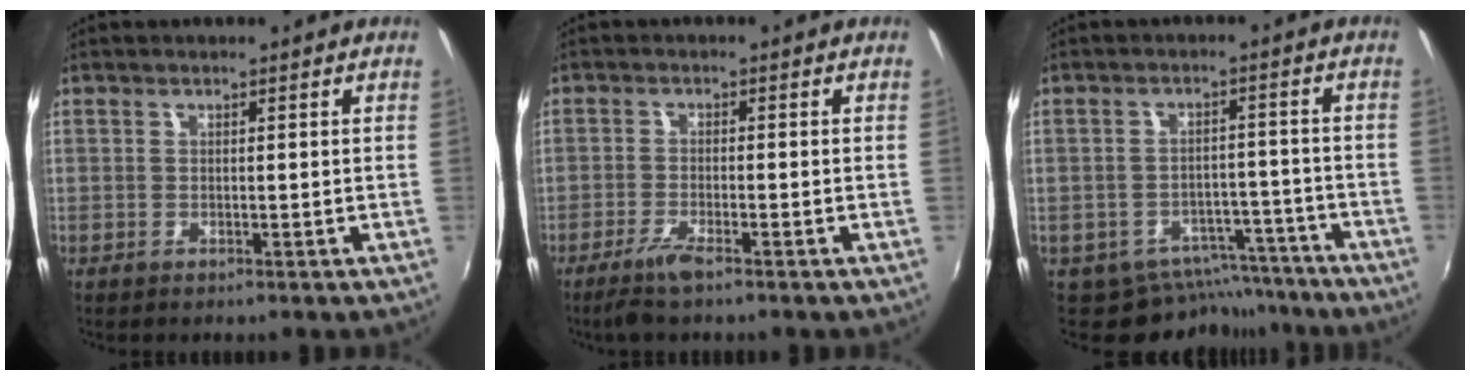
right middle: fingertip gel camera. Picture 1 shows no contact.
{"total": 4.1, "force": [-3.0, 0.4, 2.7], "torque": [-0.070, -0.009, -0.062]}
{"total": 9.9, "force": [-8.4, 5.0, 1.5], "torque": [-0.025, 0.023, -0.100]}